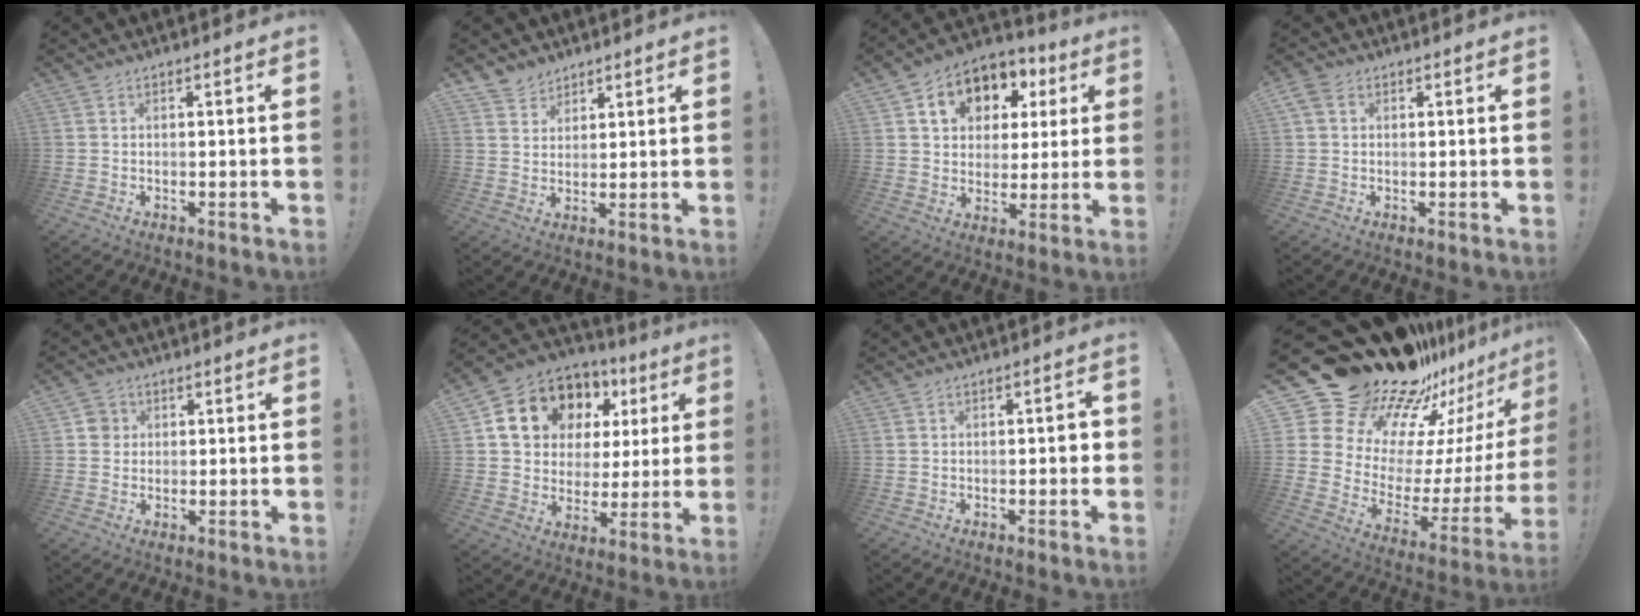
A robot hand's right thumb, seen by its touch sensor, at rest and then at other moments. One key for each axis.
{"total": 4.7, "fx": 3.7, "fy": 2.9, "fz": 0.0, "tx": -0.005, "ty": -0.028, "tz": 0.072}
{"total": 12.6, "fx": 5.1, "fy": 9.9, "fz": 6.0, "tx": -0.089, "ty": -0.020, "tz": 0.096}
{"total": 3.5, "fx": 1.4, "fy": 2.7, "fz": 1.7, "tx": -0.030, "ty": 0.003, "tz": 0.028}
{"total": 4.1, "fx": 0.7, "fy": 3.9, "fz": 1.0, "tx": -0.013, "ty": 0.010, "tz": 0.014}
{"total": 14.5, "fx": 7.9, "fy": 10.8, "fz": 5.8, "tx": -0.094, "ty": -0.046, "tz": 0.162}
{"total": 2.3, "fx": -0.7, "fy": 1.0, "fz": 1.9, "tx": -0.026, "ty": 0.007, "tz": -0.014}
{"total": 25.2, "fx": 19.2, "fy": 11.5, "fz": 11.6, "tx": -0.164, "ty": -0.172, "tz": 0.382}